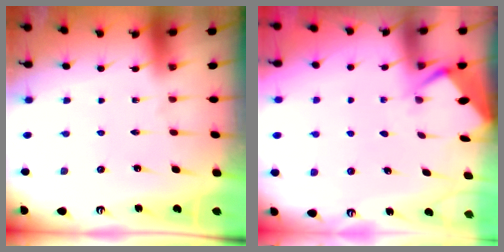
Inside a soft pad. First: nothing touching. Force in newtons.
{"total": 2.6, "press": 2.6, "slide": 0.3}